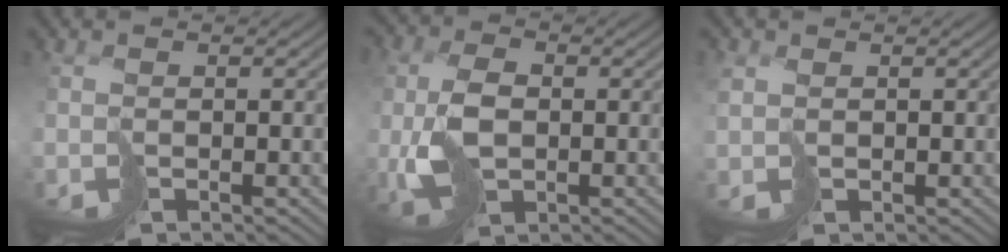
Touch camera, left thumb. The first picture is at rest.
{"total": 6.6, "force": [-0.1, 4.0, 5.3], "torque": [-0.117, -0.001, 0.004]}
{"total": 2.0, "force": [0.8, 1.6, 0.9], "torque": [-0.036, -0.001, 0.016]}